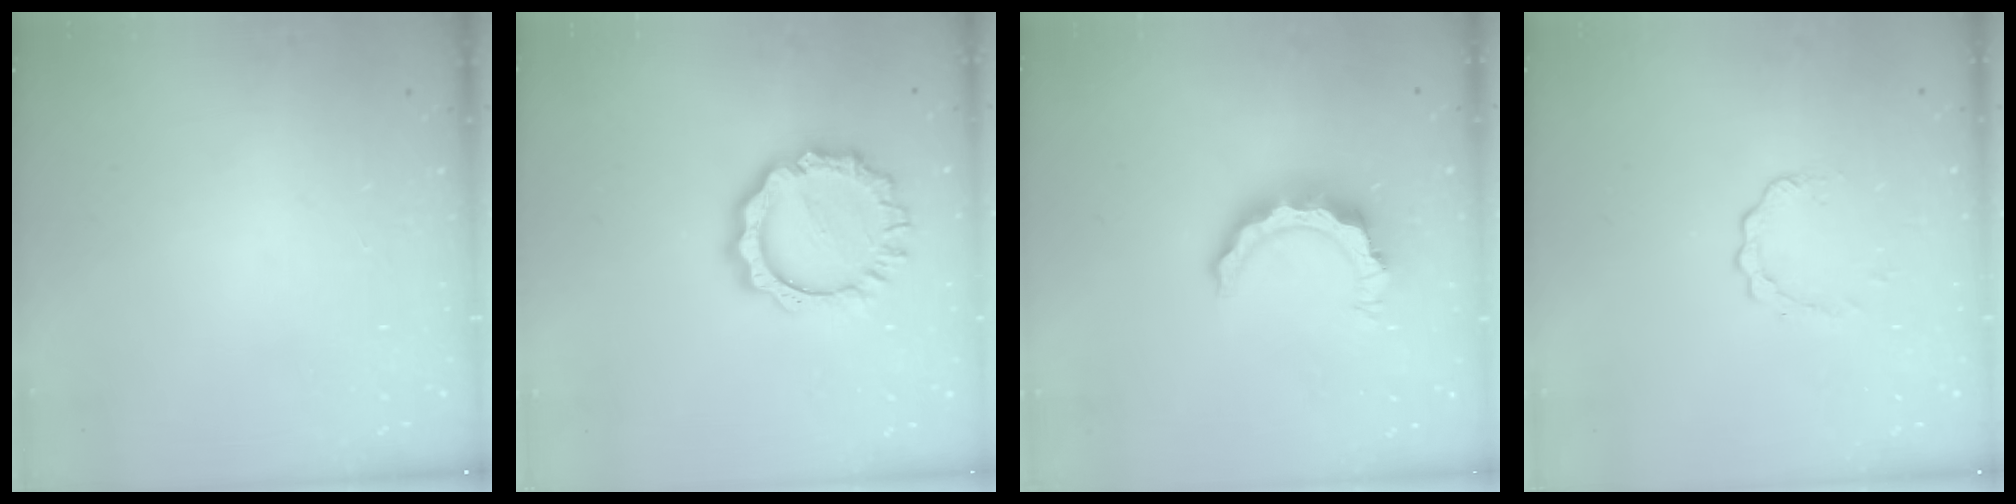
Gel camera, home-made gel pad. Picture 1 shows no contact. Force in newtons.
{"total": 12.0, "press": 12.0, "slide": 0.7}
{"total": 9.5, "press": 9.4, "slide": 1.0}
{"total": 2.8, "press": 2.8, "slide": 0.3}